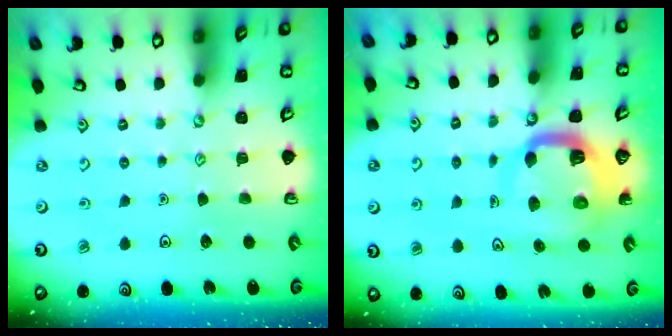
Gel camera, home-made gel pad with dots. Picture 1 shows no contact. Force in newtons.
{"total": 9.2, "press": 9.1, "slide": 1.2}